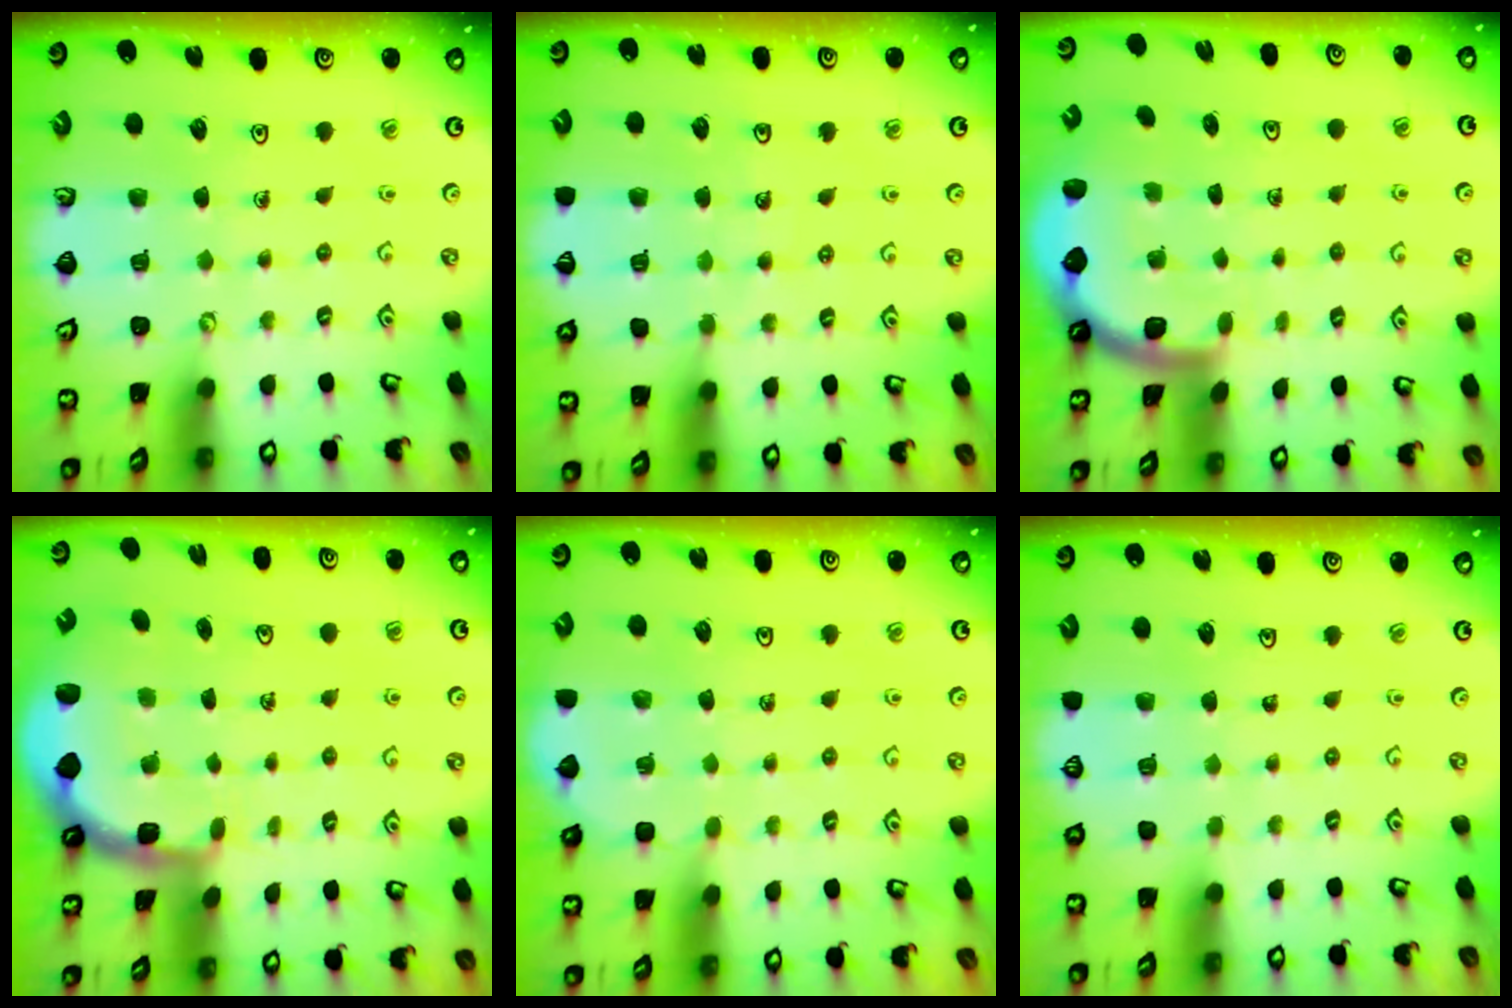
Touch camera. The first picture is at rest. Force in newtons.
{"total": 5.8, "press": 5.5, "slide": 1.6}
{"total": 1.6, "press": 1.6, "slide": 0.1}
{"total": 2.1, "press": 1.8, "slide": 1.0}
{"total": 1.6, "press": 1.5, "slide": 0.2}
{"total": 0.0}